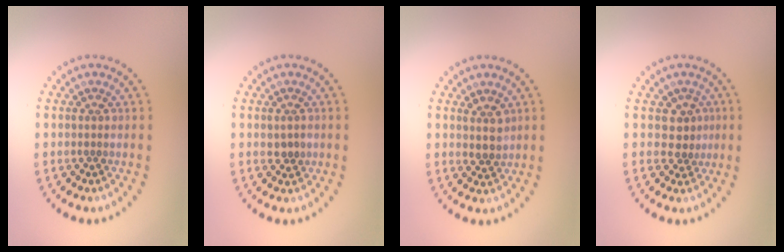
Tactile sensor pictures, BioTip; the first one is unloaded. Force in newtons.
{"total": 1.4, "press": 1.4, "slide": 0.1}
{"total": 1.8, "press": 1.7, "slide": 0.8}
{"total": 1.8, "press": 1.5, "slide": 1.0}